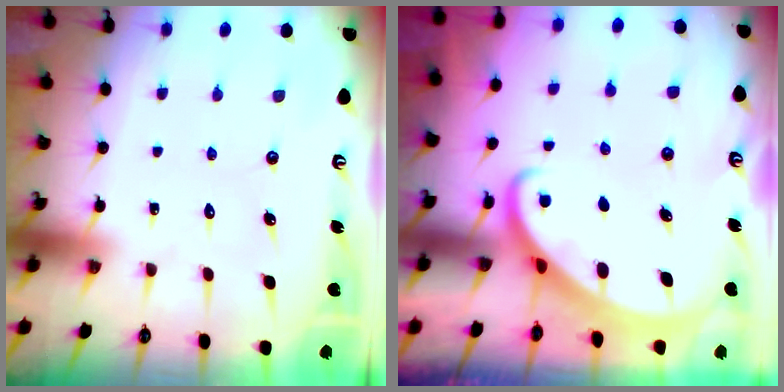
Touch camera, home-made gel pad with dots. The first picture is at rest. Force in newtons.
{"total": 2.6, "press": 2.6, "slide": 0.2}